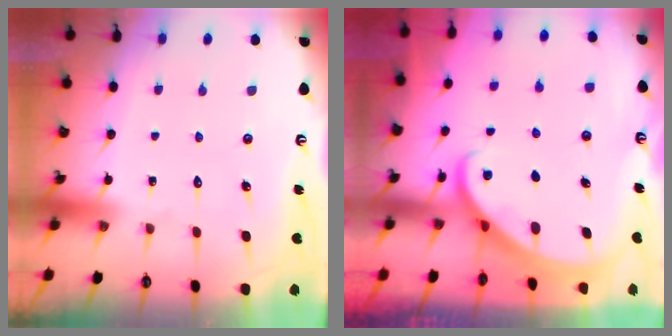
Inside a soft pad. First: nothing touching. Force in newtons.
{"total": 2.1, "press": 2.1, "slide": 0.2}